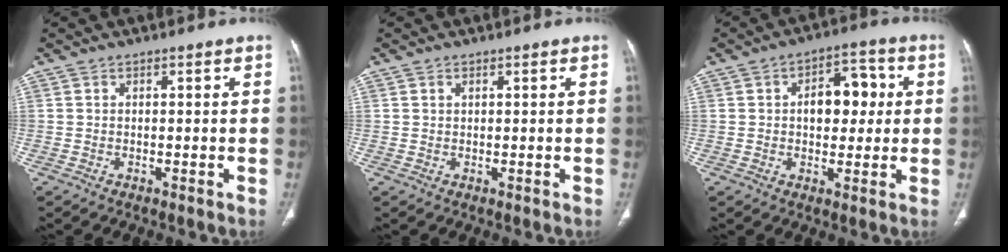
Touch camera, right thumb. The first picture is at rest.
{"total": 0.7, "force": [0.4, 0.5, 0.3], "torque": [-0.004, -0.002, 0.008]}
{"total": 9.6, "force": [1.2, 6.1, 7.3], "torque": [-0.071, 0.019, 0.016]}